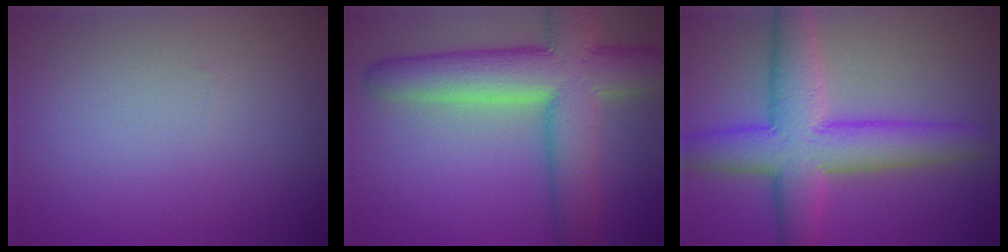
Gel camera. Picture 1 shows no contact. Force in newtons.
{"total": 9.8, "press": 9.8, "slide": 0.7}
{"total": 7.9, "press": 7.9, "slide": 0.3}